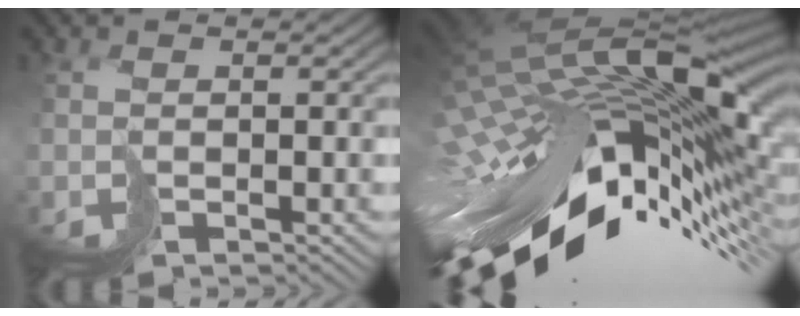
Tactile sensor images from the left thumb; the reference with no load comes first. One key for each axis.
{"total": 16.6, "fx": -3.3, "fy": 8.8, "fz": 13.7, "tx": -0.241, "ty": -0.031, "tz": -0.052}